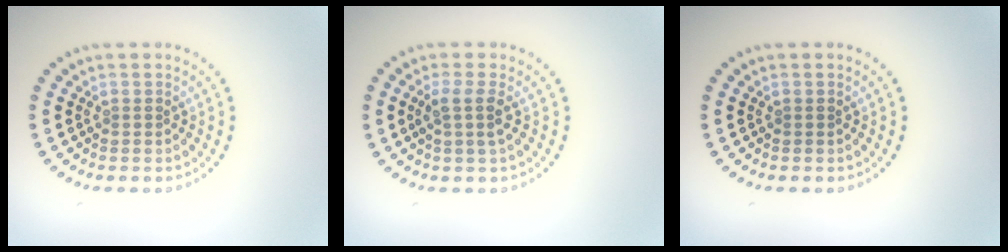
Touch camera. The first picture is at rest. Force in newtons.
{"total": 2.0, "press": 1.5, "slide": 1.2}
{"total": 0.0}